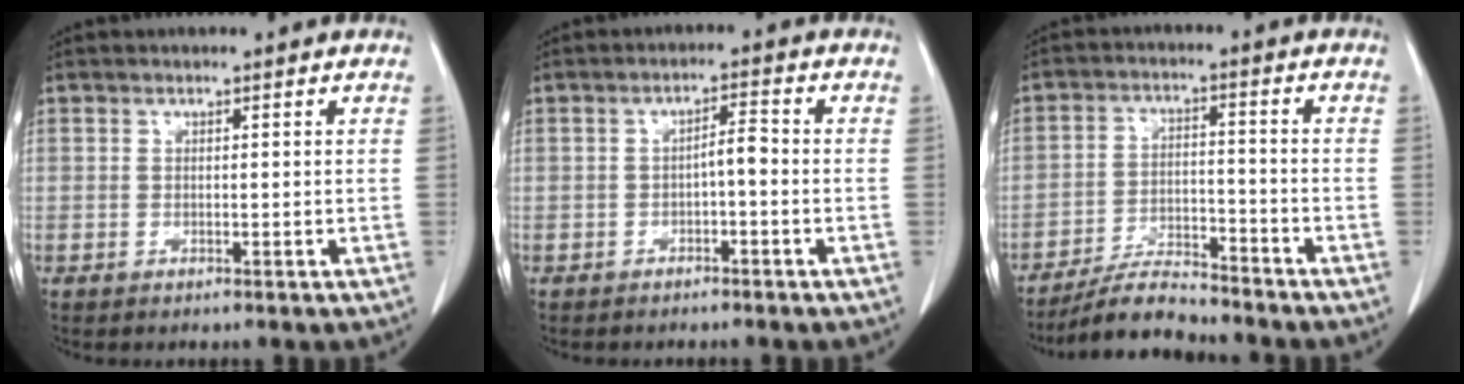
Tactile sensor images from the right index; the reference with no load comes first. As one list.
[{"total": 2.6, "force": [-0.7, 0.6, 2.4], "torque": [-0.038, 0.008, -0.012]}, {"total": 7.4, "force": [-7.1, 0.9, 2.0], "torque": [-0.036, -0.010, -0.126]}]